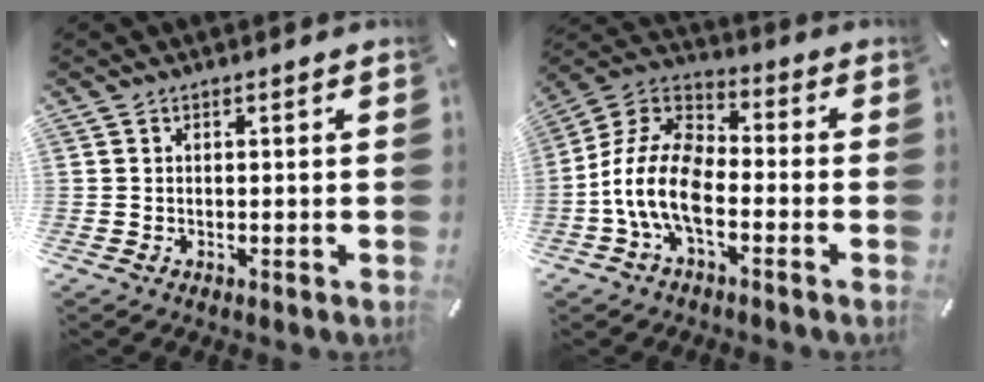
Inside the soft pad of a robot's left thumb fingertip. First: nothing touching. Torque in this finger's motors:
{"motor_torque": [-0.09, 1.62, 0.93, -0.32, 0.64]}